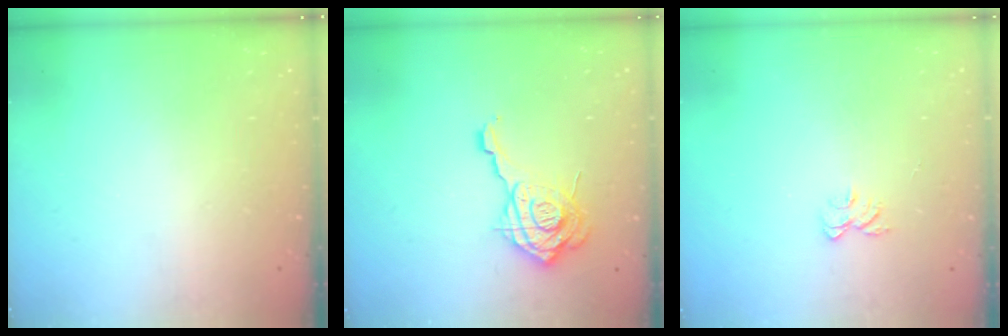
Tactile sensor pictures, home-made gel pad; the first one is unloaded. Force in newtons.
{"total": 15.6, "press": 15.6, "slide": 1.4}
{"total": 5.4, "press": 5.4, "slide": 0.5}